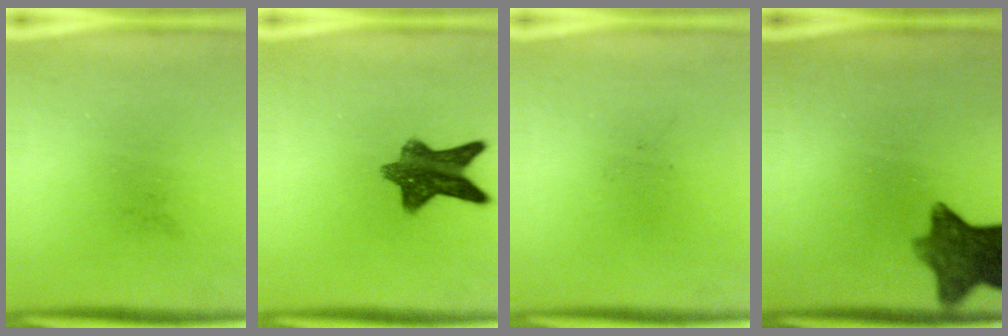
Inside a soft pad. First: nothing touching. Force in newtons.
{"total": 9.3}
{"total": 0.0}
{"total": 9.2}